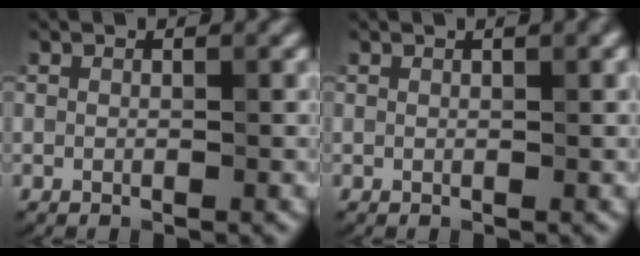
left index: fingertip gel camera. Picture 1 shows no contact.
{"total": 1.6, "force": [0.8, 0.5, 1.3], "torque": [-0.012, 0.004, 0.008]}